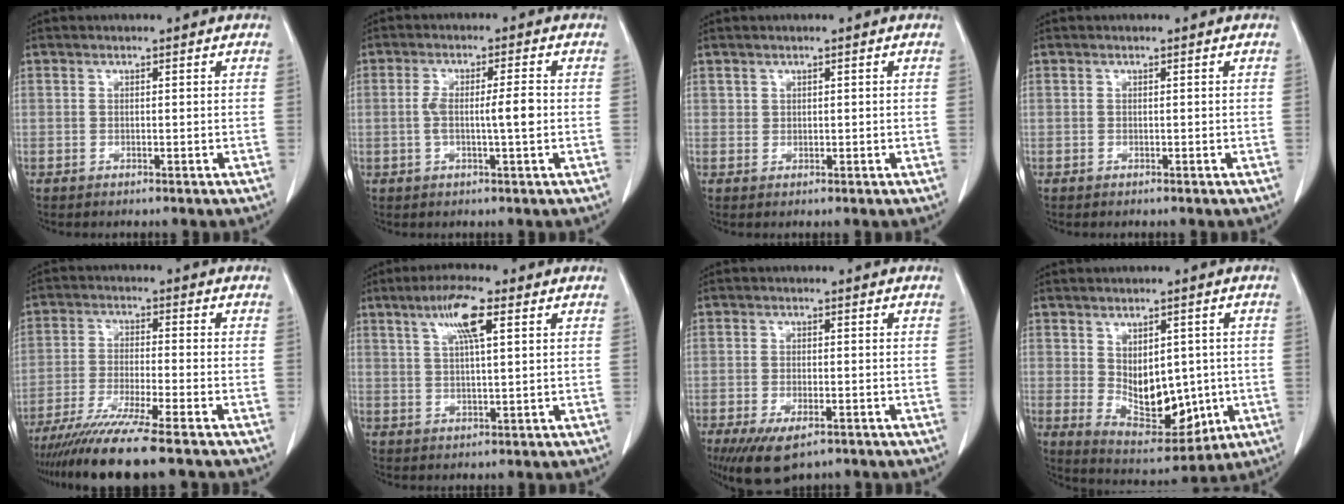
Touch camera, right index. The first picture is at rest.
{"total": 5.1, "force": [-0.5, 0.5, 5.1], "torque": [-0.097, 0.008, -0.004]}
{"total": 0.8, "force": [0.4, 0.7, 0.1], "torque": [0.010, 0.000, 0.004]}
{"total": 0.0}
{"total": 12.2, "force": [-9.8, -1.0, 7.3], "torque": [-0.115, -0.036, -0.160]}
{"total": 6.6, "force": [3.0, 0.7, 5.8], "torque": [-0.111, 0.007, 0.054]}
{"total": 7.4, "force": [-4.7, 2.9, 4.9], "torque": [-0.081, -0.014, -0.074]}
{"total": 10.8, "force": [-0.5, 6.2, 8.8], "torque": [-0.140, -0.006, 0.017]}